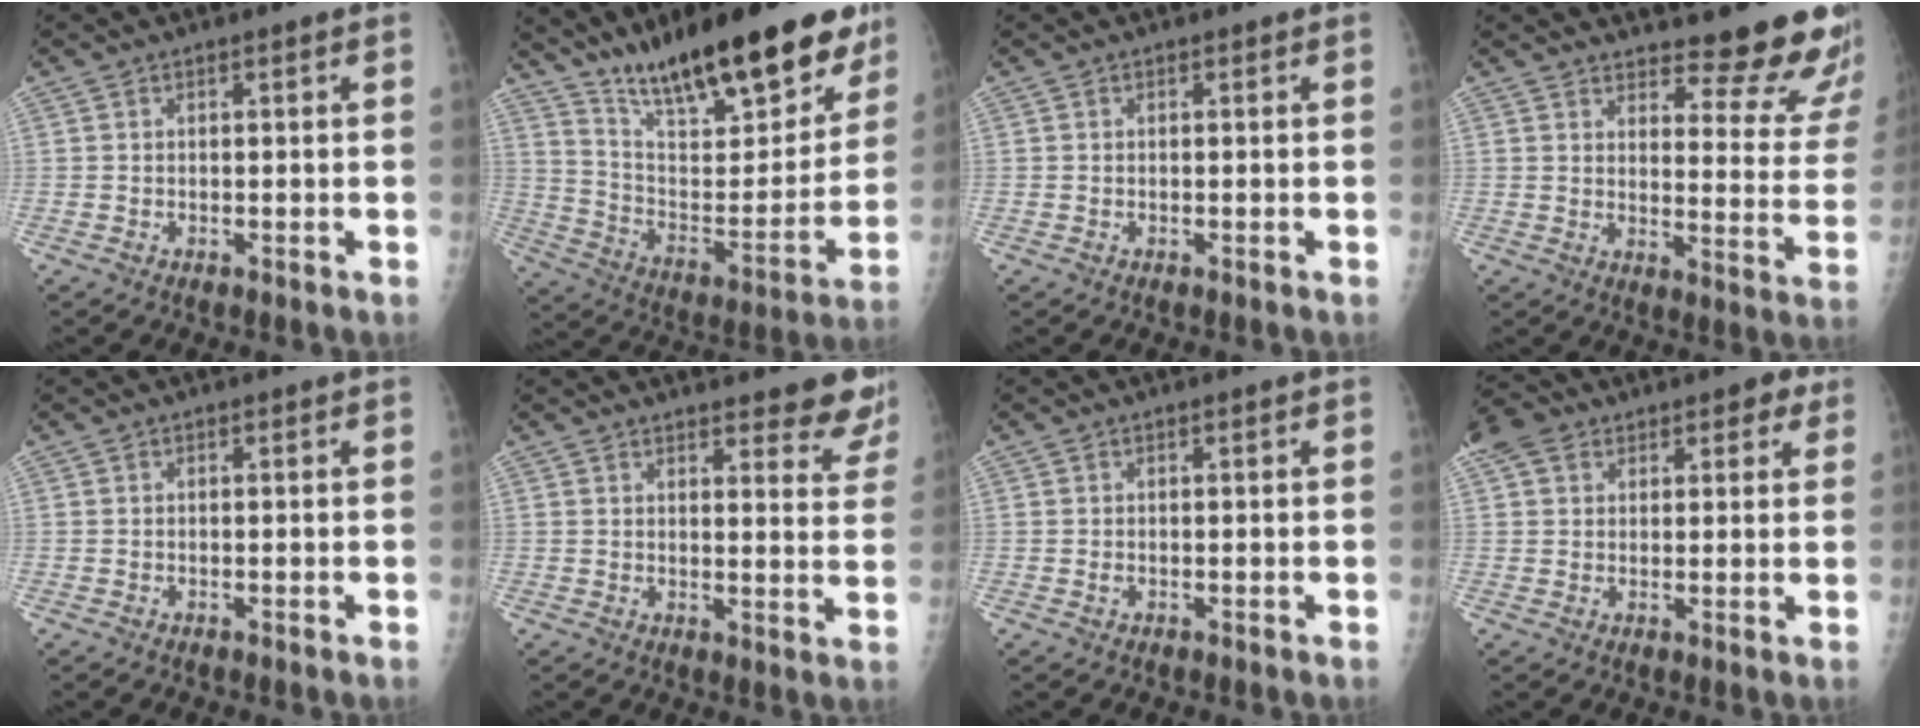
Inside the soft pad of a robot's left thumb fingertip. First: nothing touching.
{"total": 26.3, "force": [19.0, 8.1, 16.4], "torque": [-0.212, -0.077, 0.311]}
{"total": 0.0}
{"total": 17.4, "force": [15.8, 4.0, 6.2], "torque": [-0.032, -0.148, 0.182]}
{"total": 0.0}
{"total": 10.4, "force": [9.1, 2.6, 4.3], "torque": [-0.014, -0.051, 0.092]}
{"total": 0.6, "force": [0.1, 0.2, 0.5], "torque": [-0.008, 0.004, 0.004]}
{"total": 8.6, "force": [4.7, 5.8, 4.2], "torque": [-0.033, -0.001, 0.073]}